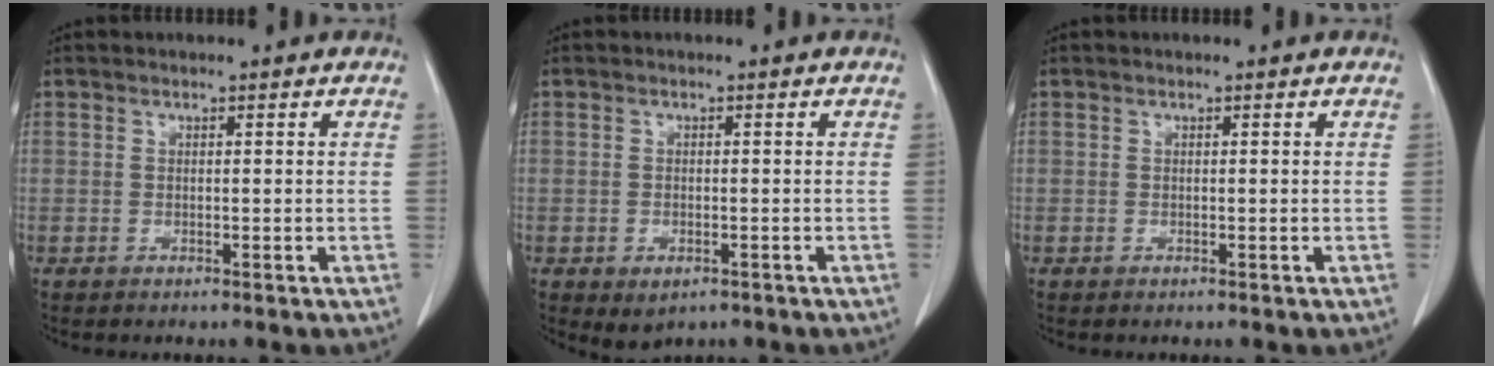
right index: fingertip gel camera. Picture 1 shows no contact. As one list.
[{"total": 2.6, "force": [-1.3, 1.7, 1.6], "torque": [-0.022, -0.002, -0.006]}, {"total": 0.0}]